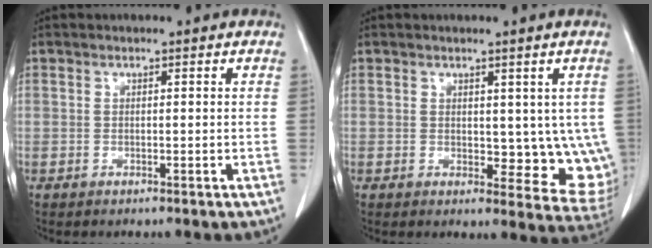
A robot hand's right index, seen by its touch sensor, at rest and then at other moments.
{"total": 8.4, "force": [0.7, 4.8, 6.8], "torque": [-0.056, -0.016, 0.016]}